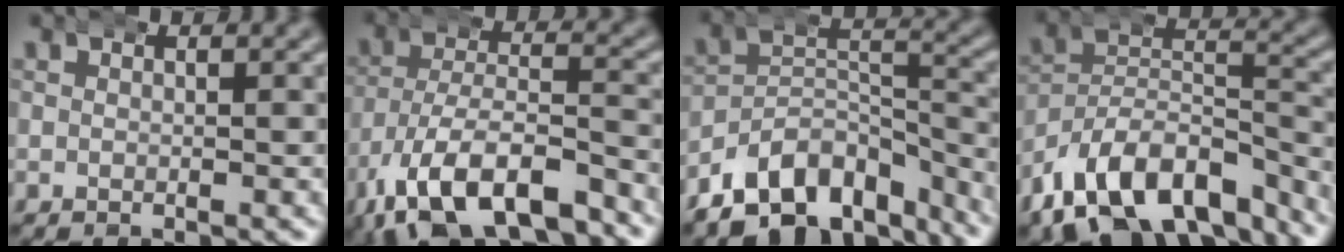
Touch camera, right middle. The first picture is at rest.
{"total": 11.0, "force": [-7.3, 5.2, 6.4], "torque": [-0.125, -0.033, -0.101]}
{"total": 12.6, "force": [-8.5, 7.1, 6.0], "torque": [-0.080, -0.030, -0.129]}
{"total": 14.7, "force": [-9.5, 8.5, 7.4], "torque": [-0.127, -0.043, -0.142]}